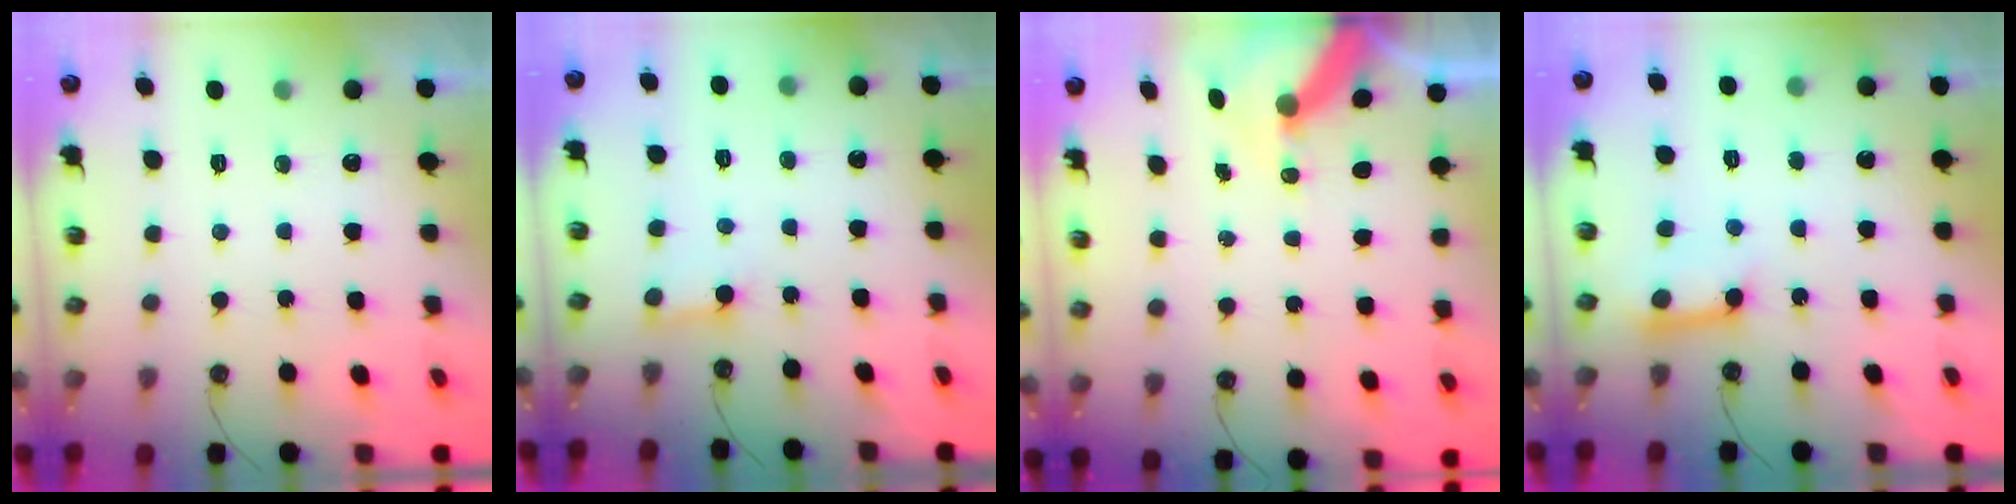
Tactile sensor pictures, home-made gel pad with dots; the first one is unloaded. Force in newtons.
{"total": 2.7, "press": 2.7, "slide": 0.1}
{"total": 8.2, "press": 8.1, "slide": 0.9}
{"total": 10.4, "press": 10.4, "slide": 0.9}